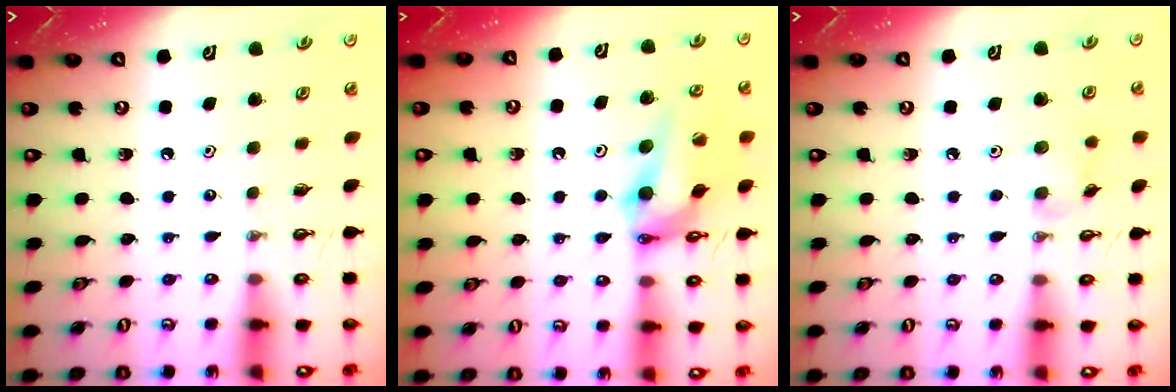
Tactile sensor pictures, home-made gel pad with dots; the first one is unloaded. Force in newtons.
{"total": 13.0, "press": 12.9, "slide": 1.7}
{"total": 7.1, "press": 6.8, "slide": 2.2}